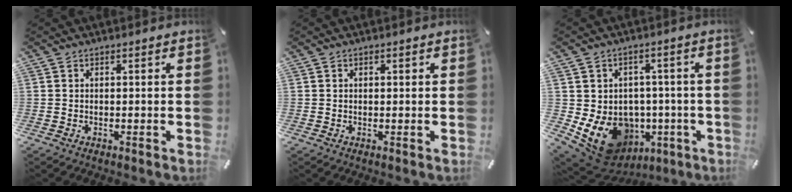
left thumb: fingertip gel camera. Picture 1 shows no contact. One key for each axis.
{"total": 0.7, "fx": 0.1, "fy": 0.5, "fz": 0.5, "tx": -0.011, "ty": 0.003, "tz": 0.001}
{"total": 13.1, "fx": -4.3, "fy": 10.5, "fz": 6.4, "tx": -0.117, "ty": 0.001, "tz": -0.062}